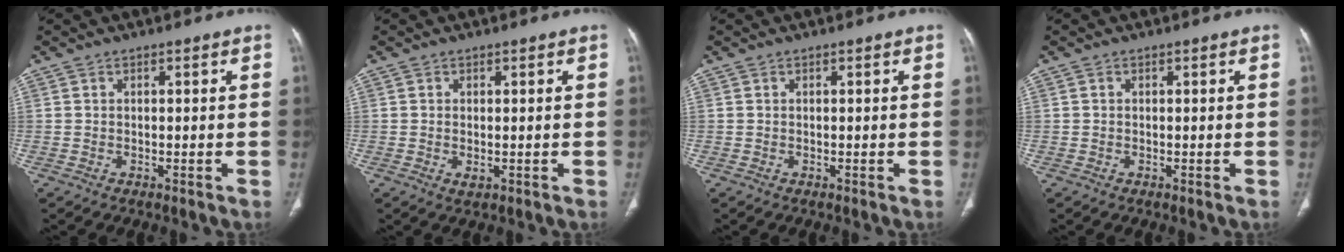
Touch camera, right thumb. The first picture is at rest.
{"total": 1.1, "force": [-0.2, 0.6, 0.9], "torque": [-0.020, -0.006, 0.001]}
{"total": 0.0}
{"total": 0.0}